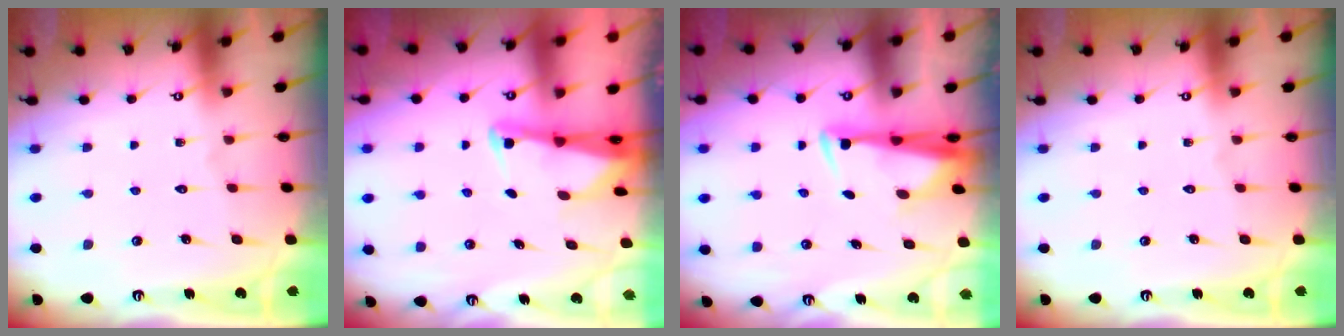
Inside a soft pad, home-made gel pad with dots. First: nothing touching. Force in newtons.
{"total": 2.7, "press": 2.7, "slide": 0.2}
{"total": 3.4, "press": 3.3, "slide": 0.7}
{"total": 0.0}